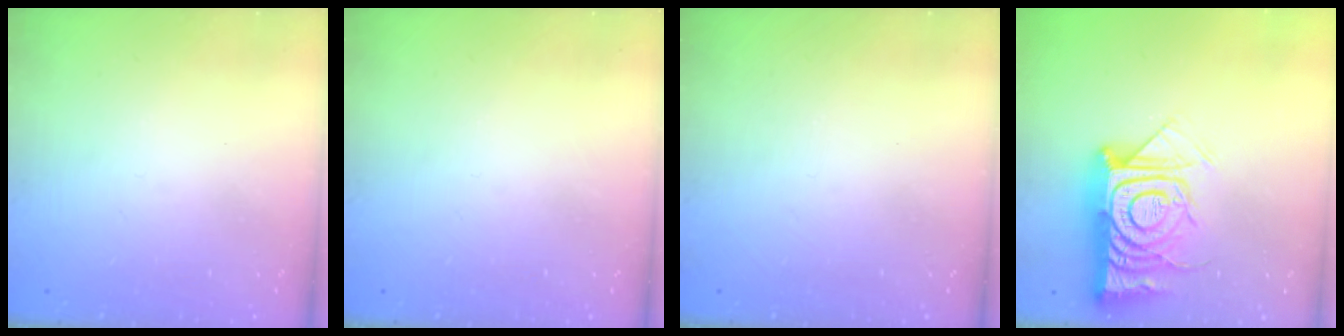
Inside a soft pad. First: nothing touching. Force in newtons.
{"total": 0.0}
{"total": 0.0}
{"total": 16.9, "press": 16.9, "slide": 1.2}